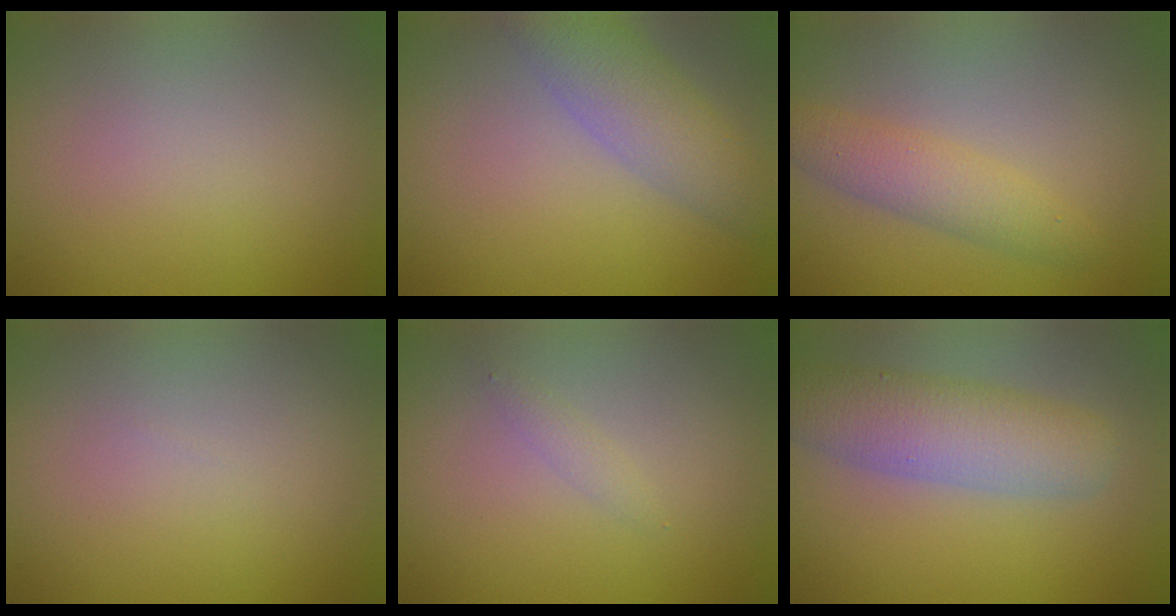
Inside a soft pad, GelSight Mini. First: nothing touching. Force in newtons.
{"total": 4.6, "press": 4.6, "slide": 0.1}
{"total": 2.9, "press": 2.9, "slide": 0.0}
{"total": 0.0}
{"total": 0.8, "press": 0.8, "slide": 0.1}
{"total": 5.5, "press": 5.5, "slide": 0.3}